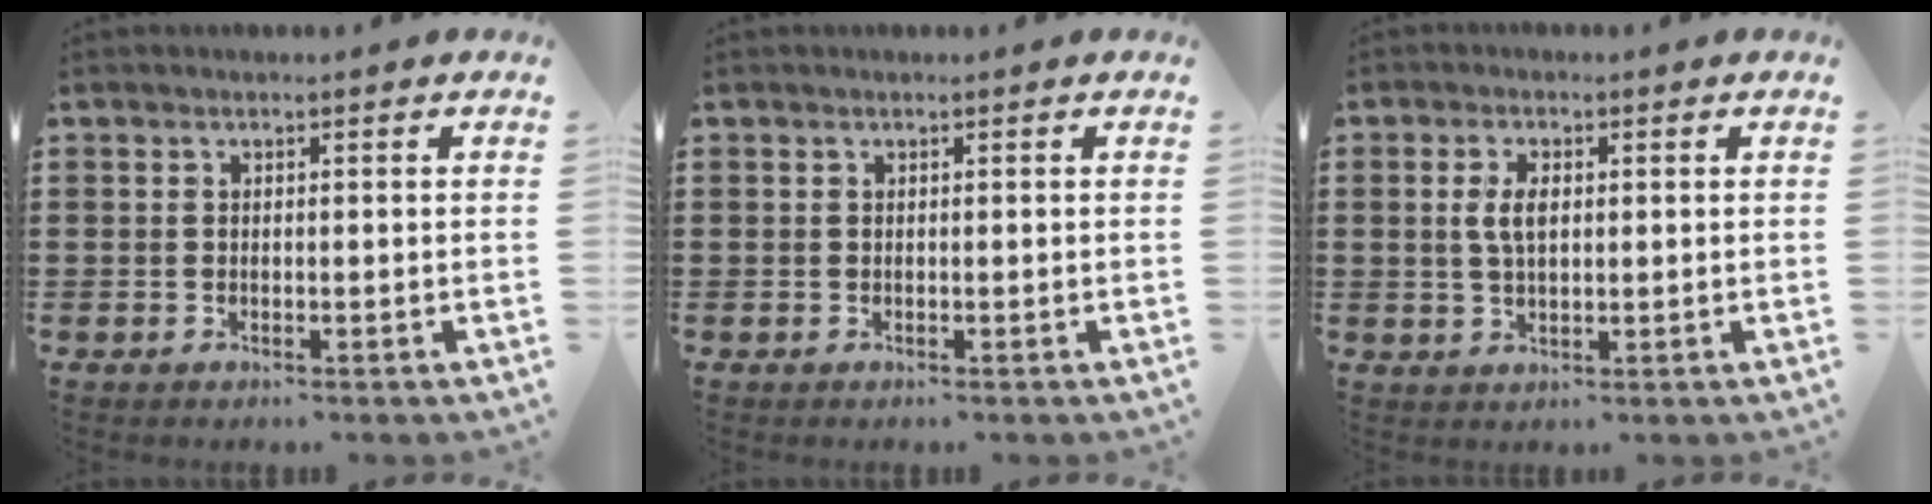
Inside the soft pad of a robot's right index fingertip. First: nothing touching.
{"total": 0.0}
{"total": 4.0, "force": [0.6, 1.9, 3.5], "torque": [-0.079, 0.007, 0.006]}